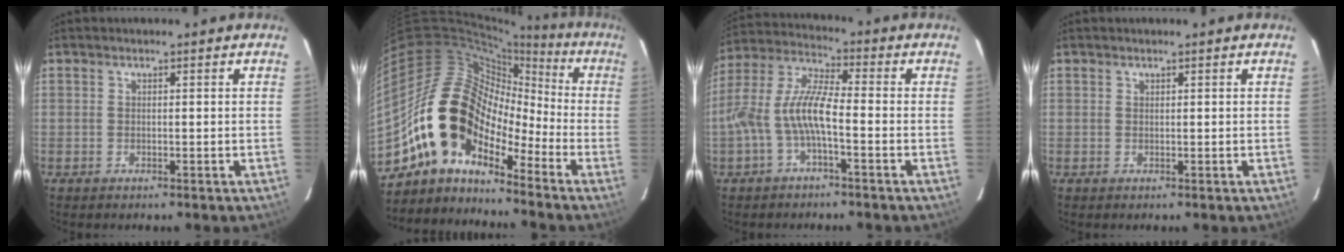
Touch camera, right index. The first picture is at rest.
{"total": 14.6, "force": [-8.8, 8.7, 7.8], "torque": [-0.130, 0.015, -0.181]}
{"total": 9.3, "force": [-3.0, 2.5, 8.5], "torque": [-0.193, 0.012, -0.056]}
{"total": 0.0}